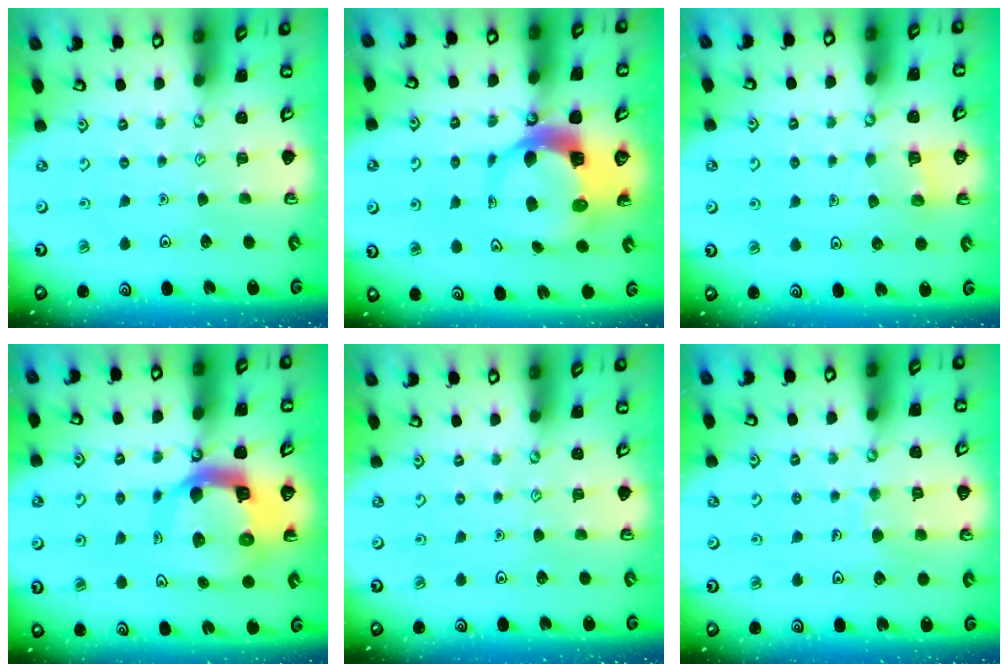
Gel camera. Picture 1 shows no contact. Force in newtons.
{"total": 8.6, "press": 8.5, "slide": 1.1}
{"total": 3.8, "press": 3.8, "slide": 0.3}
{"total": 13.3, "press": 13.2, "slide": 1.7}
{"total": 0.0}
{"total": 6.0, "press": 6.0, "slide": 0.3}